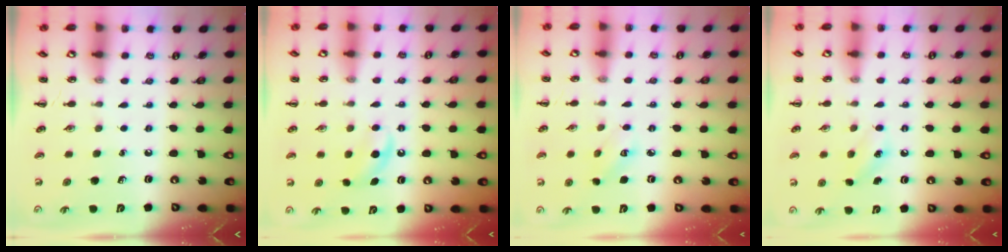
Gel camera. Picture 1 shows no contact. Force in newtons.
{"total": 4.6, "press": 4.4, "slide": 1.5}
{"total": 3.3, "press": 3.2, "slide": 0.9}
{"total": 7.2, "press": 7.1, "slide": 1.4}